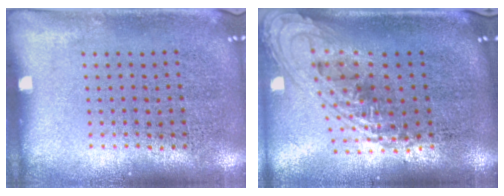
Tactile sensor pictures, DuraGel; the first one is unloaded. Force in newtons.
{"total": 2.1, "press": 1.5, "slide": 1.4}